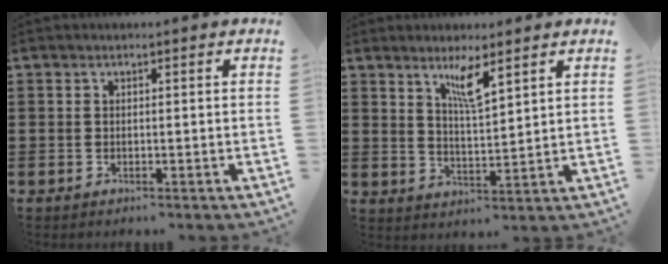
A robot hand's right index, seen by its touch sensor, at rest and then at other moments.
{"total": 4.9, "force": [3.2, 0.7, 3.7], "torque": [-0.073, 0.002, 0.052]}